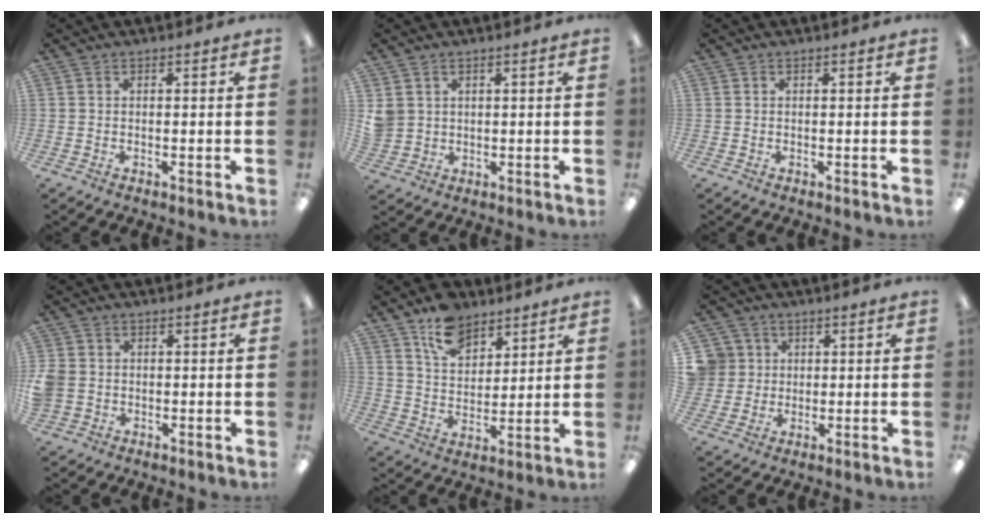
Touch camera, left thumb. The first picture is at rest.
{"total": 3.6, "force": [1.5, 3.2, 0.6], "torque": [-0.021, 0.004, 0.030]}
{"total": 0.0}
{"total": 3.9, "force": [-0.2, 3.6, 1.5], "torque": [-0.042, 0.004, -0.005]}
{"total": 10.7, "force": [7.6, 6.2, 4.1], "torque": [-0.068, -0.038, 0.141]}
{"total": 6.4, "force": [1.9, 6.1, 0.2], "torque": [-0.014, 0.005, 0.040]}